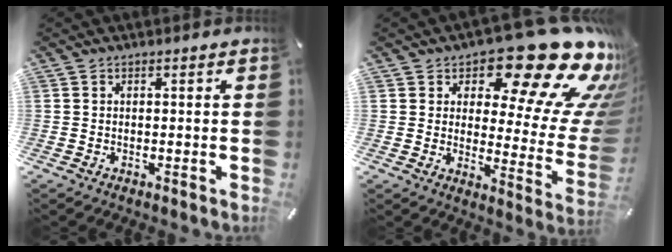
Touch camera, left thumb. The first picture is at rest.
{"total": 23.9, "force": [15.1, 8.7, 16.4], "torque": [-0.214, -0.109, 0.237]}